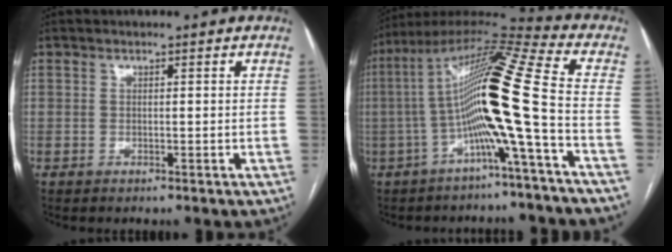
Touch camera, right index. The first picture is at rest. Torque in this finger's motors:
{"motor_torque": [2.14, 0.00, 0.89, 0.21]}